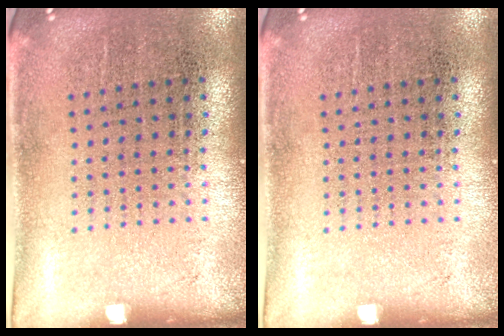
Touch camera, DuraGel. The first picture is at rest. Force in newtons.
{"total": 0.0}